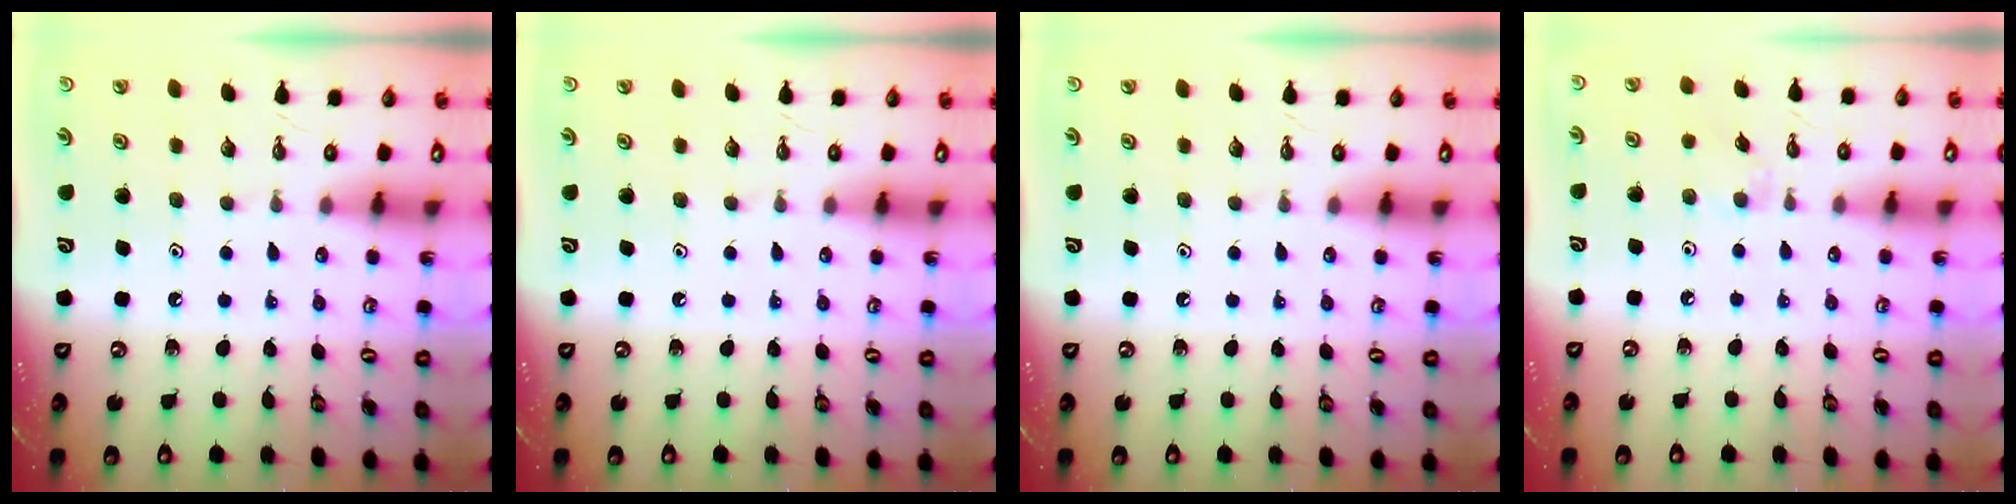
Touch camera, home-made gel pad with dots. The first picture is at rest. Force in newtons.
{"total": 0.0}
{"total": 0.0}
{"total": 3.1, "press": 3.0, "slide": 0.4}